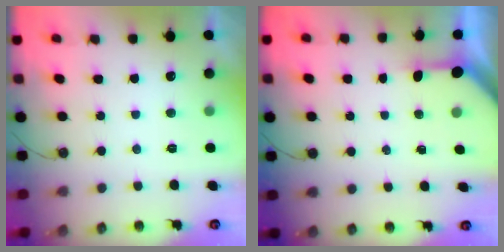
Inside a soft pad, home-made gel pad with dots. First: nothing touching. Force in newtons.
{"total": 2.9, "press": 2.9, "slide": 0.3}